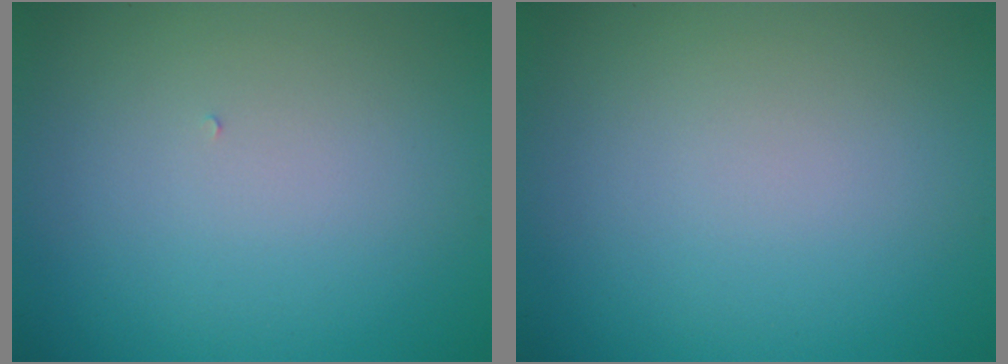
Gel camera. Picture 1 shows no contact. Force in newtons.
{"total": 0.0}